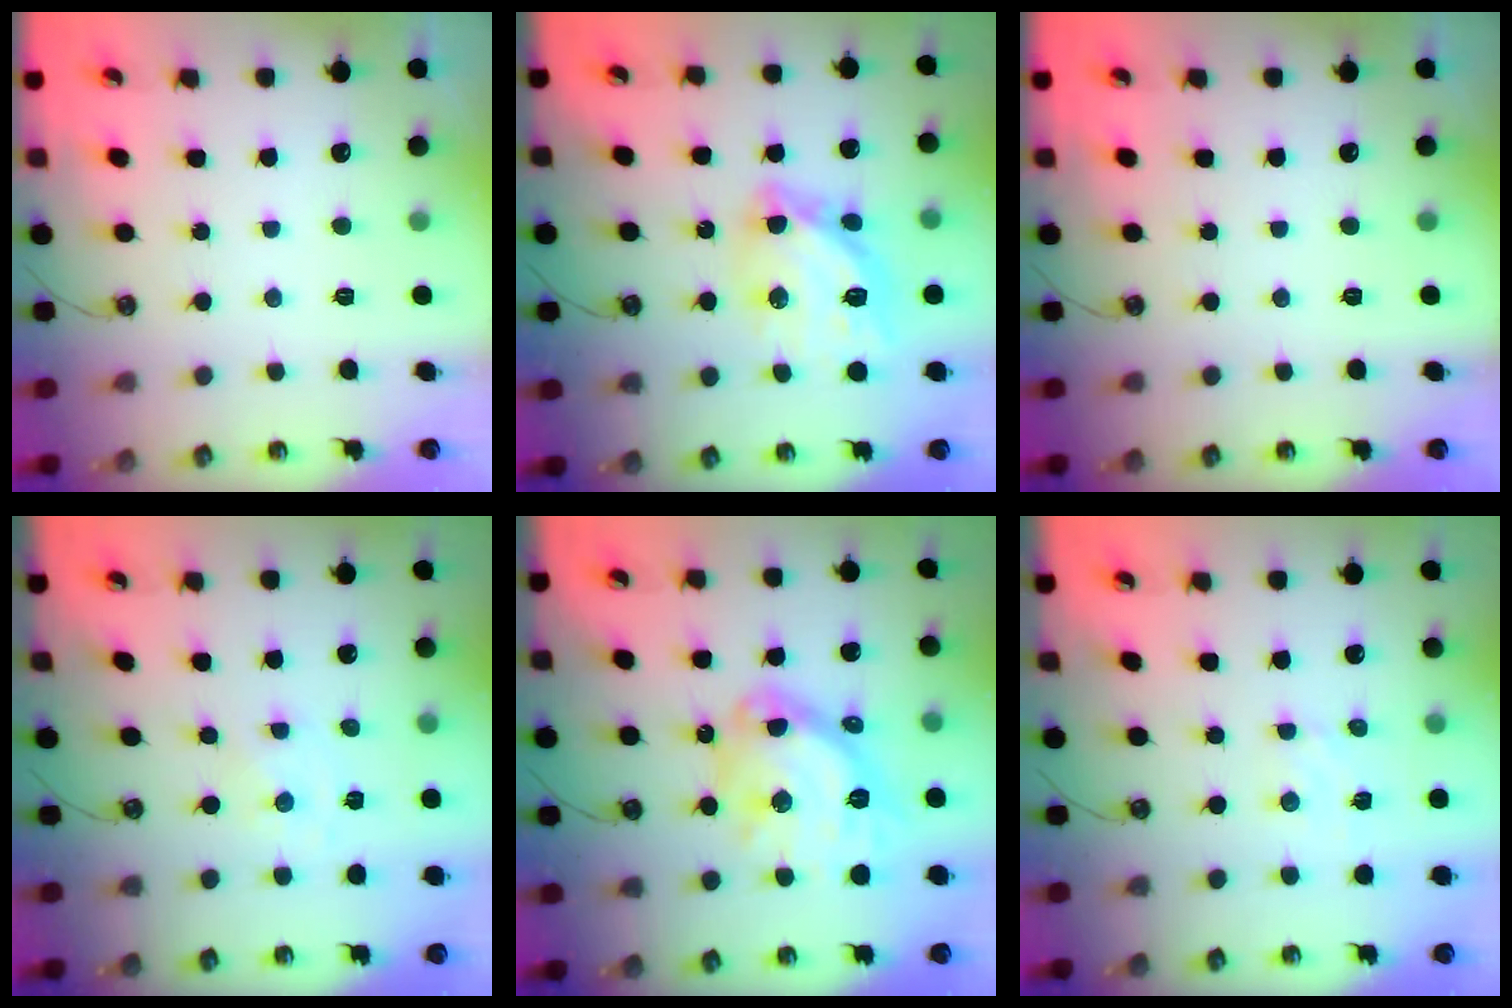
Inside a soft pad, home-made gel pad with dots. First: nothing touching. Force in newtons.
{"total": 13.2, "press": 13.1, "slide": 1.1}
{"total": 0.0}
{"total": 0.0}
{"total": 18.9, "press": 18.8, "slide": 1.9}
{"total": 3.3, "press": 3.2, "slide": 0.4}